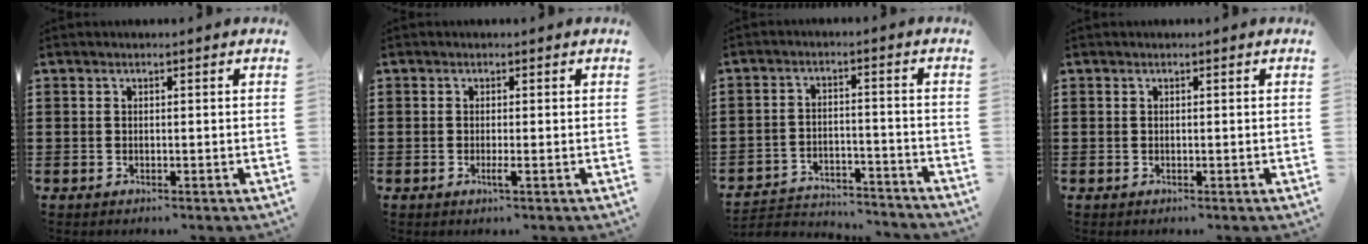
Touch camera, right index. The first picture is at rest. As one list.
[{"total": 1.4, "force": [-0.5, 0.0, 1.3], "torque": [-0.031, -0.007, -0.012]}, {"total": 4.0, "force": [-3.9, 0.6, 0.6], "torque": [-0.015, 0.007, -0.080]}, {"total": 0.0}]